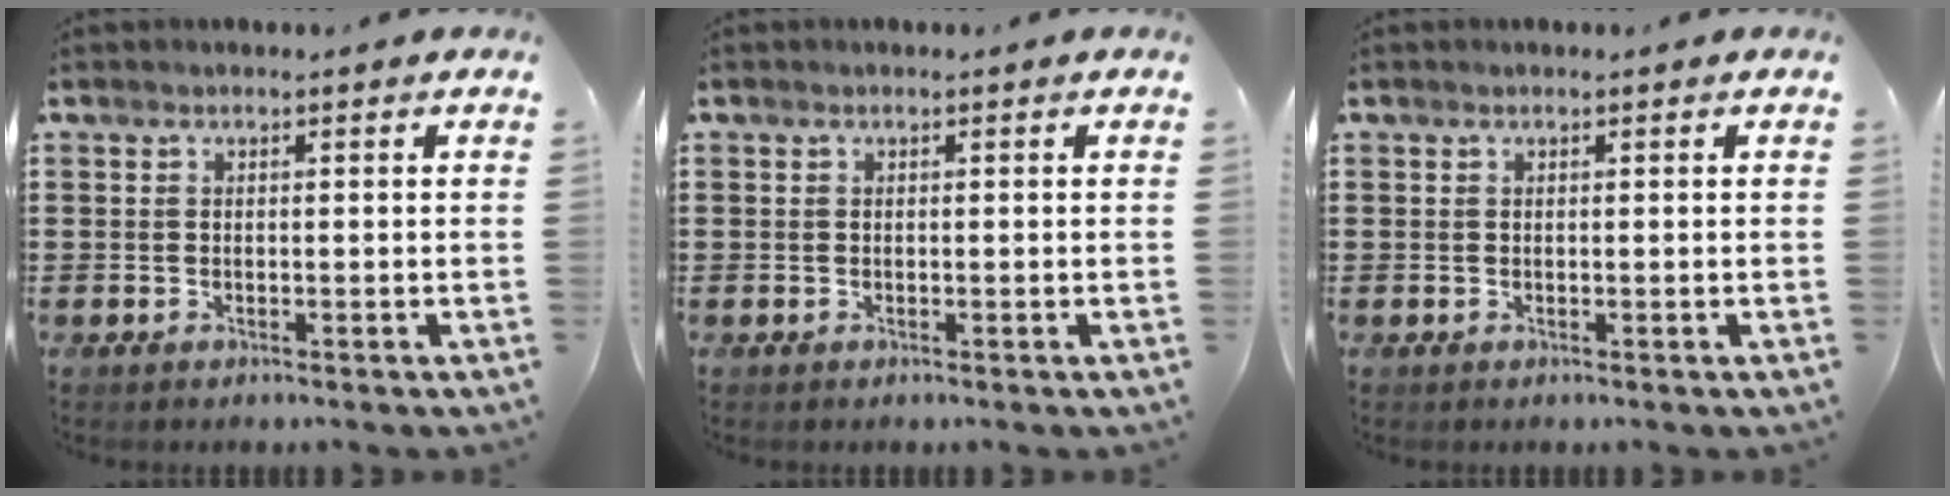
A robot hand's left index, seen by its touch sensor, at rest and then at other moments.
{"total": 0.0}
{"total": 0.0}